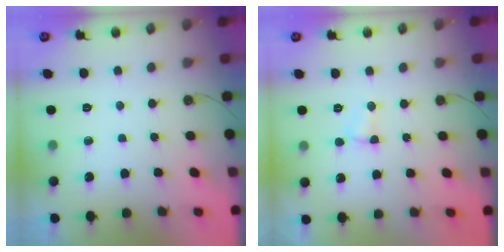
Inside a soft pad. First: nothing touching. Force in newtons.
{"total": 2.8, "press": 2.8, "slide": 0.4}